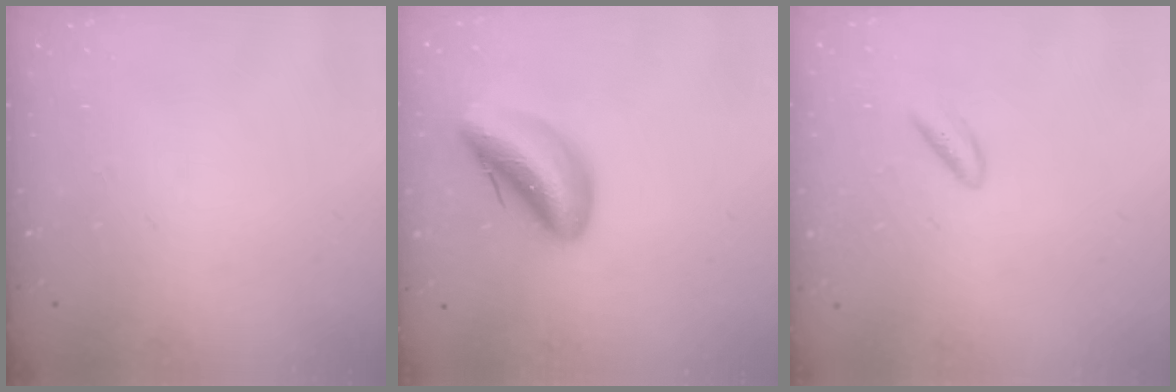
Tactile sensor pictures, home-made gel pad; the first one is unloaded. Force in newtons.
{"total": 10.7, "press": 10.5, "slide": 1.8}
{"total": 2.8, "press": 2.5, "slide": 1.2}